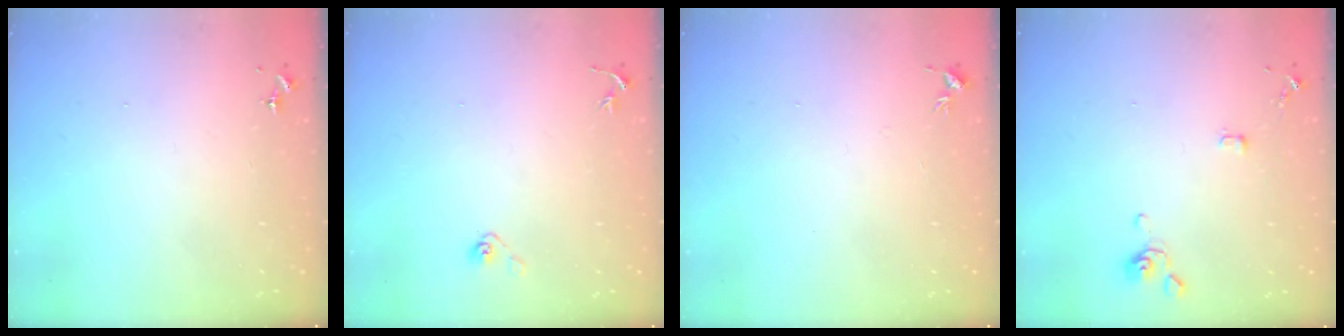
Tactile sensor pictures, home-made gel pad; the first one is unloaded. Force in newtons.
{"total": 4.0, "press": 3.3, "slide": 2.2}
{"total": 3.4, "press": 3.3, "slide": 0.5}
{"total": 3.4, "press": 3.4, "slide": 0.7}